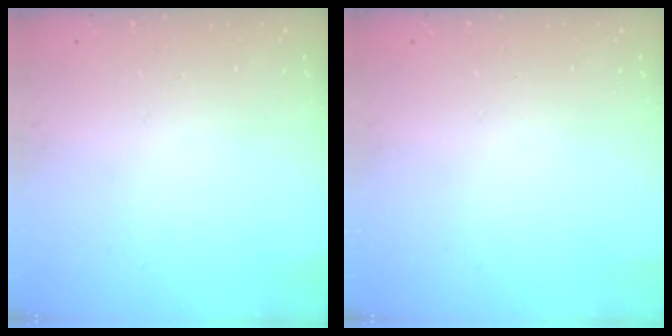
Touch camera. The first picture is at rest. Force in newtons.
{"total": 0.0}